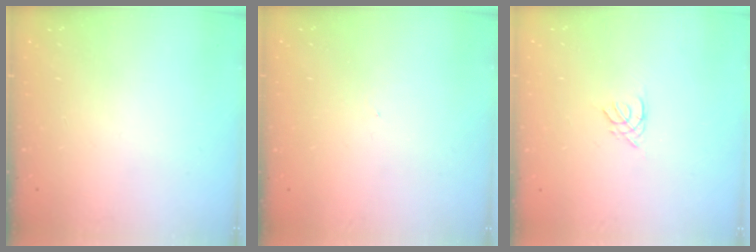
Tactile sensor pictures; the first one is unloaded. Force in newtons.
{"total": 2.0, "press": 2.0, "slide": 0.3}
{"total": 1.4, "press": 1.4, "slide": 0.4}